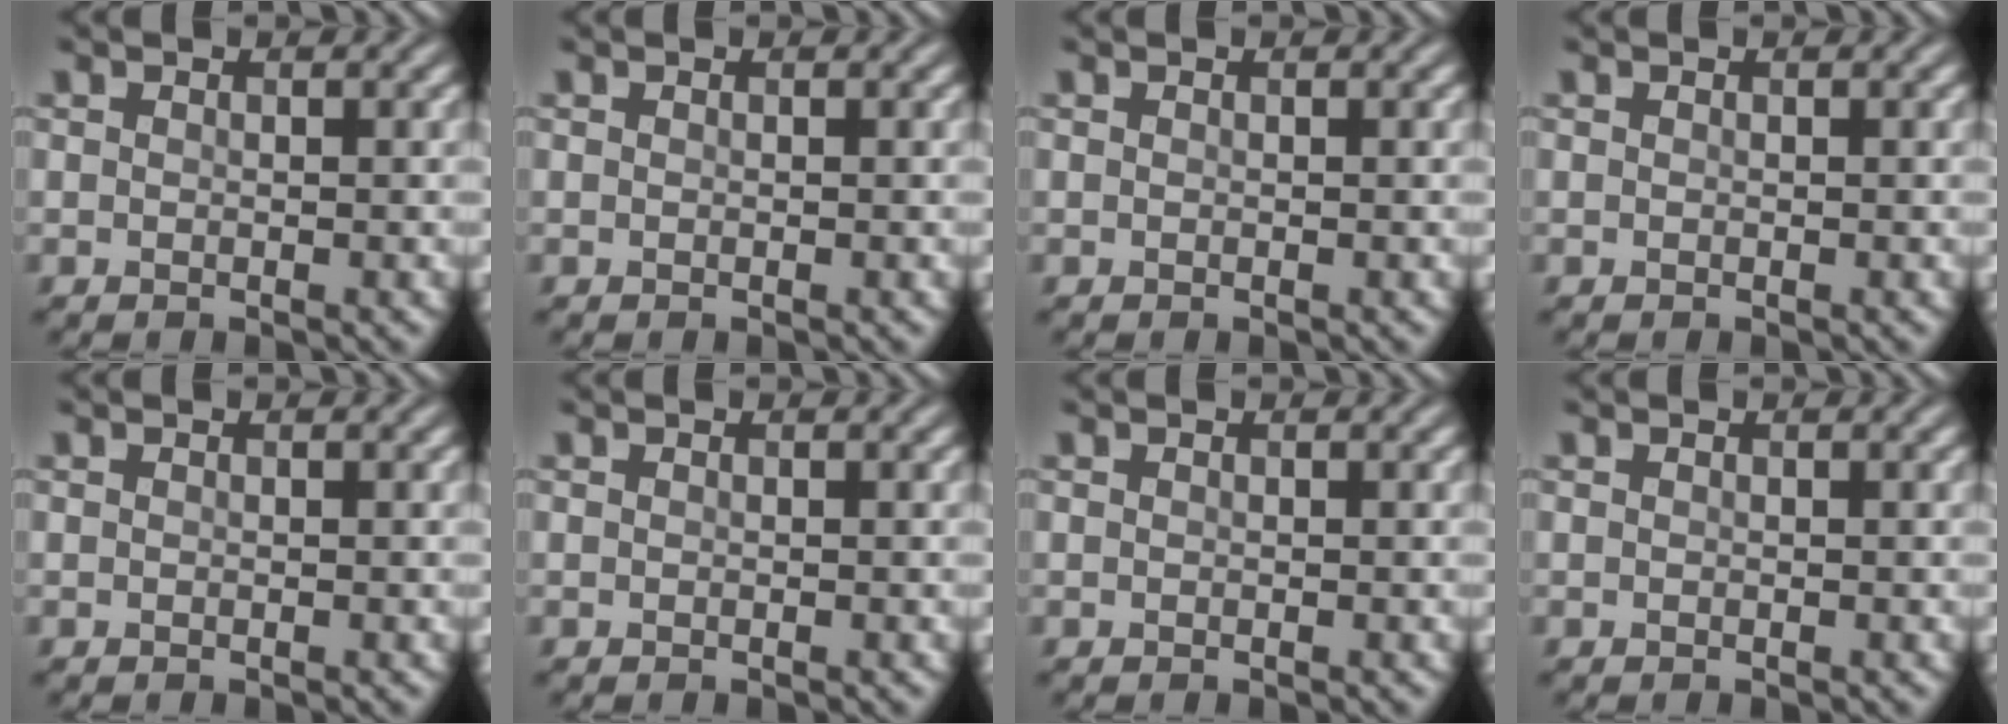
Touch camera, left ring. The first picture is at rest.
{"total": 0.0}
{"total": 0.0}
{"total": 0.0}
{"total": 0.0}
{"total": 0.0}
{"total": 0.0}
{"total": 0.0}